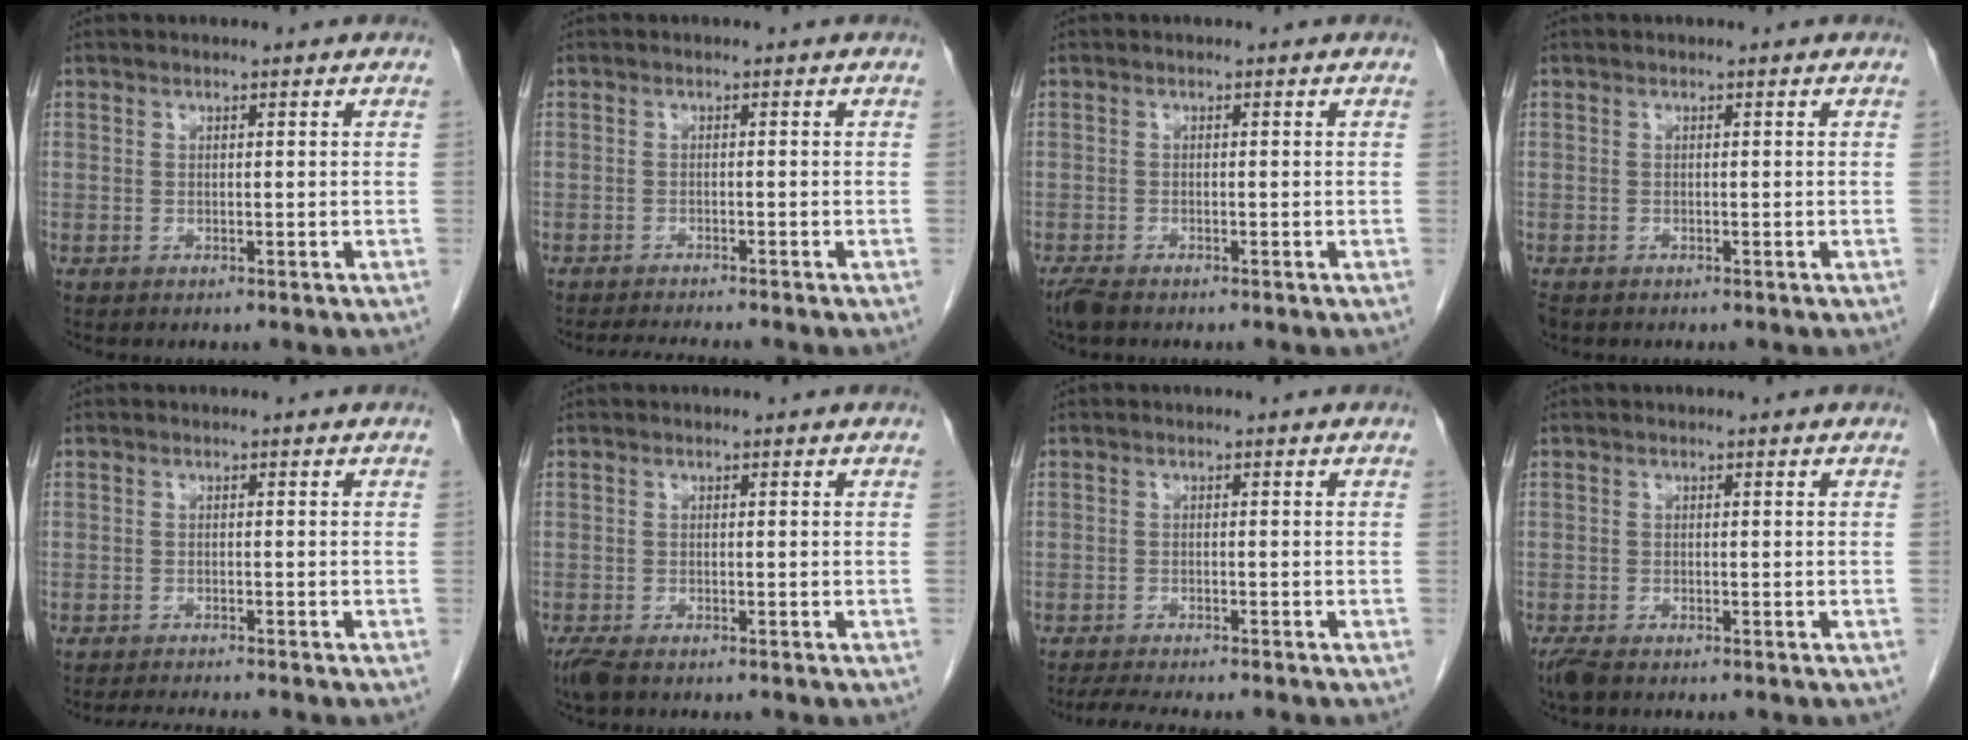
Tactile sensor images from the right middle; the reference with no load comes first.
{"total": 3.8, "force": [-3.5, -0.5, 1.3], "torque": [-0.020, -0.015, -0.056]}
{"total": 2.3, "force": [-1.9, 0.6, 1.2], "torque": [-0.031, -0.008, -0.035]}
{"total": 1.6, "force": [-1.2, 0.8, 0.6], "torque": [-0.016, -0.004, -0.019]}
{"total": 3.9, "force": [-3.6, -0.3, 1.4], "torque": [-0.020, -0.014, -0.056]}
{"total": 2.9, "force": [-2.2, 0.9, 1.7], "torque": [-0.042, -0.010, -0.039]}
{"total": 6.7, "force": [-5.8, 0.7, 3.2], "torque": [-0.046, -0.012, -0.088]}
{"total": 2.7, "force": [-2.1, 0.8, 1.5], "torque": [-0.037, -0.009, -0.038]}